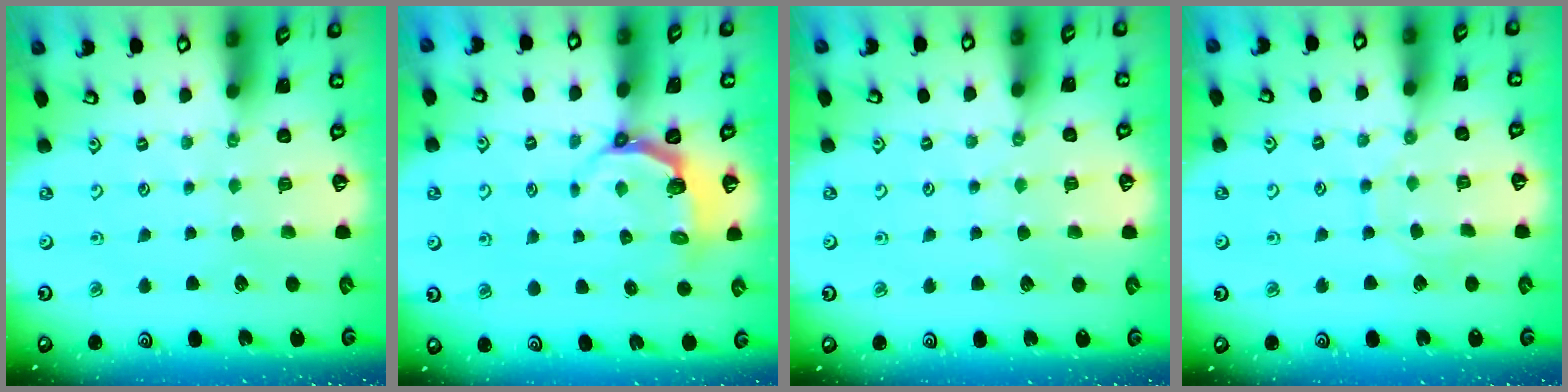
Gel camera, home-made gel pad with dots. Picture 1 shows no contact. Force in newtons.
{"total": 4.1, "press": 3.0, "slide": 2.9}
{"total": 2.8, "press": 2.8, "slide": 0.5}
{"total": 7.2, "press": 7.2, "slide": 0.6}